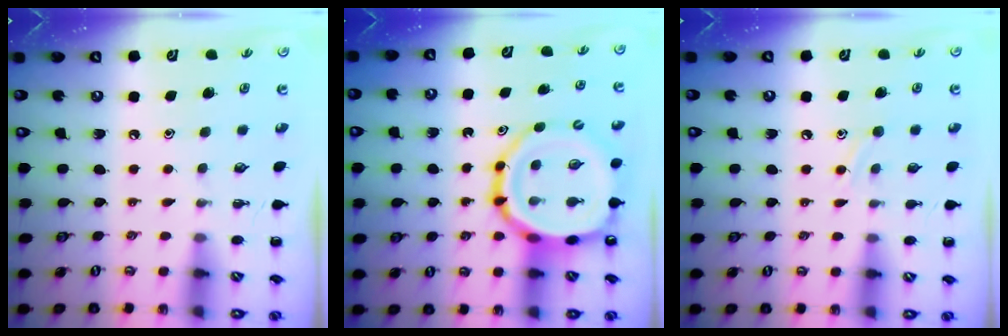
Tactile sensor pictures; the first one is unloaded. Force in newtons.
{"total": 15.9, "press": 15.5, "slide": 3.5}
{"total": 6.6, "press": 6.5, "slide": 1.1}